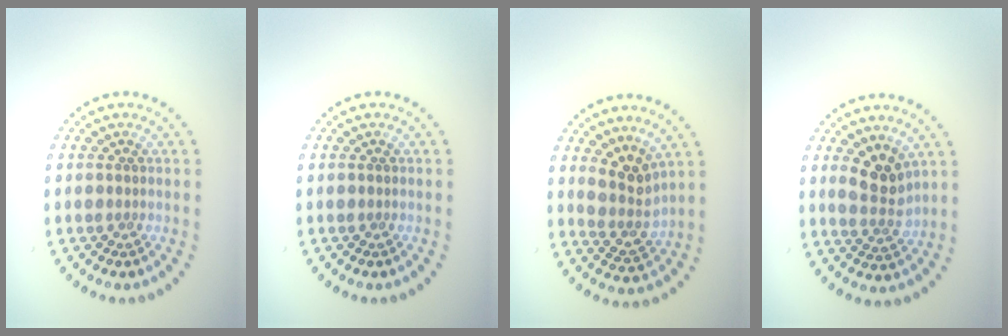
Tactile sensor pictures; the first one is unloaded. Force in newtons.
{"total": 0.0}
{"total": 2.9, "press": 2.2, "slide": 1.8}
{"total": 2.8, "press": 2.5, "slide": 1.2}